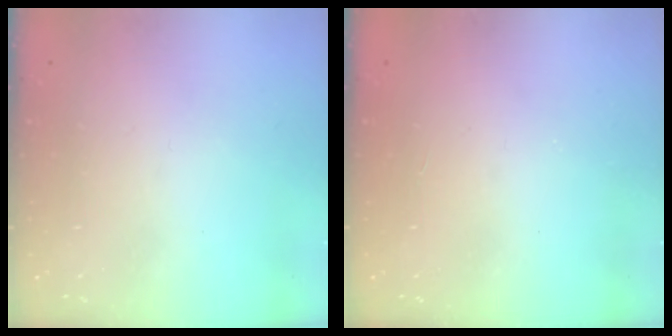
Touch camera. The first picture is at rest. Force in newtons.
{"total": 1.2, "press": 1.1, "slide": 0.2}